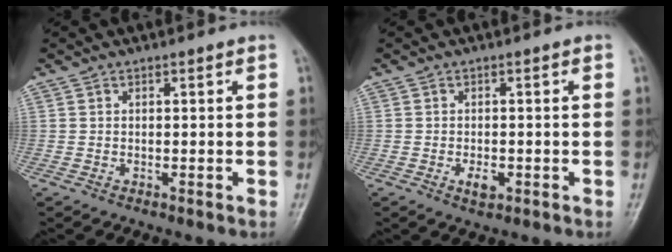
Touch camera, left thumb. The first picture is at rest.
{"total": 2.6, "force": [-0.9, 1.5, 2.0], "torque": [-0.028, 0.000, -0.014]}